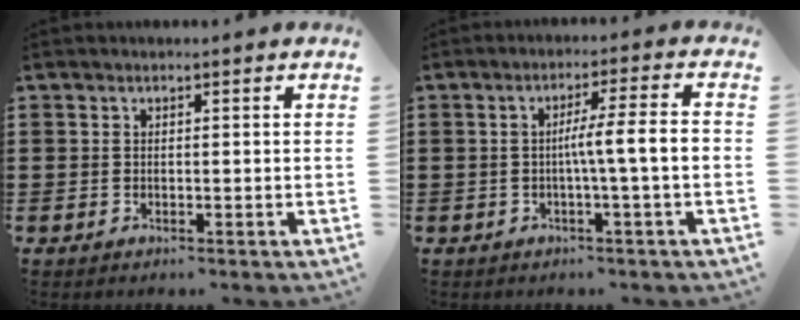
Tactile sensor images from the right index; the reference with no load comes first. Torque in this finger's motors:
{"motor_torque": [1.50, -0.55, 0.69, 0.19]}